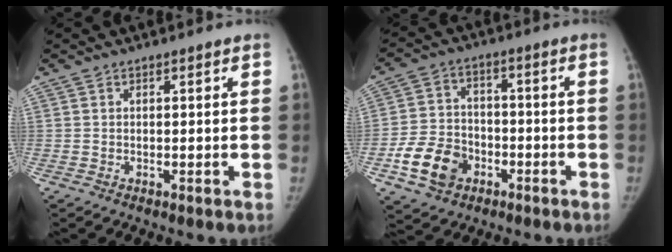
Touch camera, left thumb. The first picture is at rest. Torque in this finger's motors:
{"motor_torque": [-0.15, 0.25, 0.26, -0.26, 0.07]}